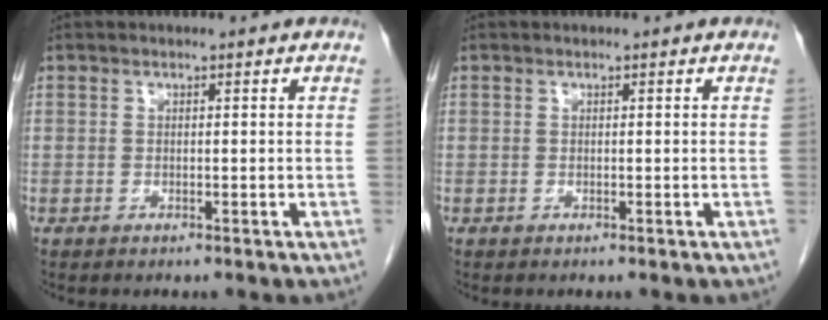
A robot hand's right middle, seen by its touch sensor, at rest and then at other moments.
{"total": 0.0}